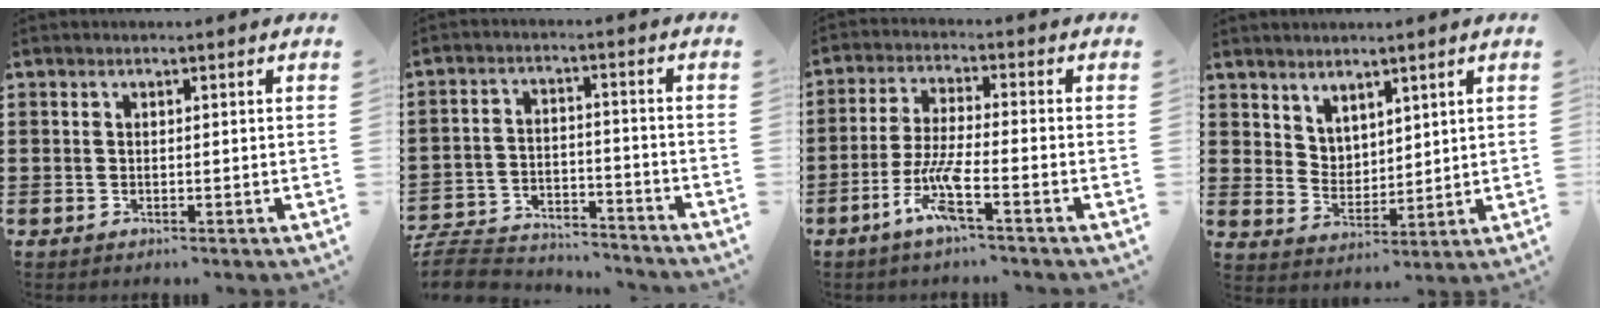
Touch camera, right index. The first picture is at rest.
{"total": 7.4, "force": [-7.1, 1.3, 1.4], "torque": [-0.040, 0.010, -0.143]}
{"total": 7.2, "force": [-4.0, 1.0, 5.9], "torque": [-0.137, -0.011, -0.080]}
{"total": 4.5, "force": [3.8, 2.4, -0.1], "torque": [-0.014, -0.005, 0.075]}